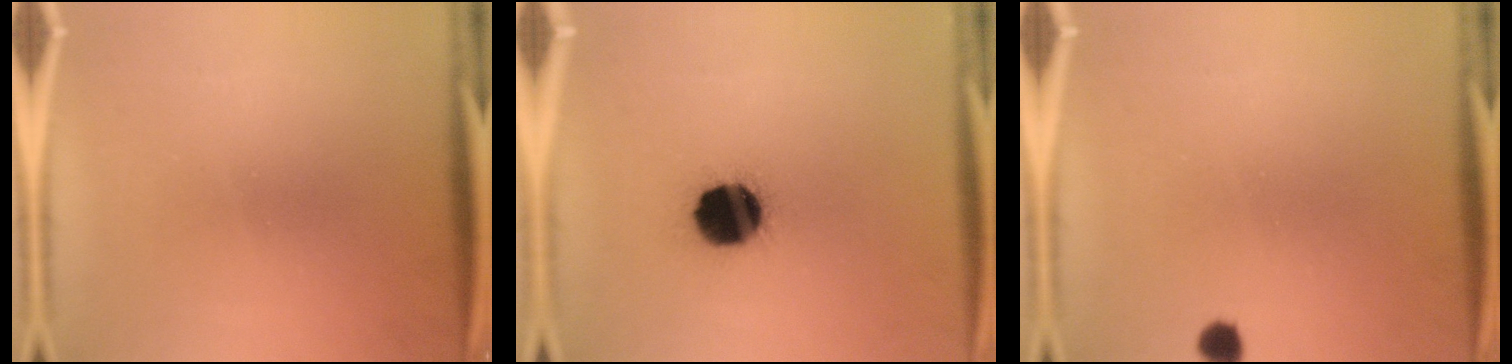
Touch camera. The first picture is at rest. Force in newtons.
{"total": 15.3}
{"total": 2.1}